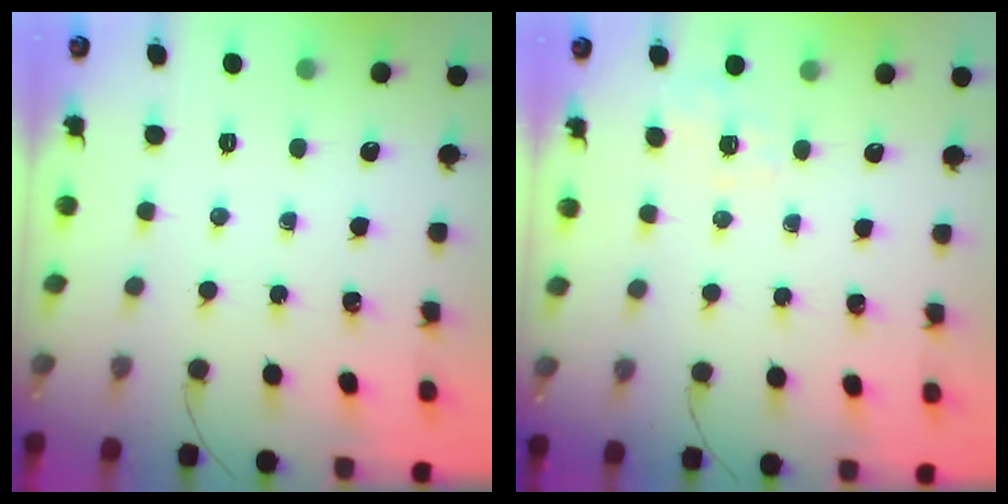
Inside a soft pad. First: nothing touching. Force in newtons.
{"total": 2.3, "press": 1.6, "slide": 1.6}